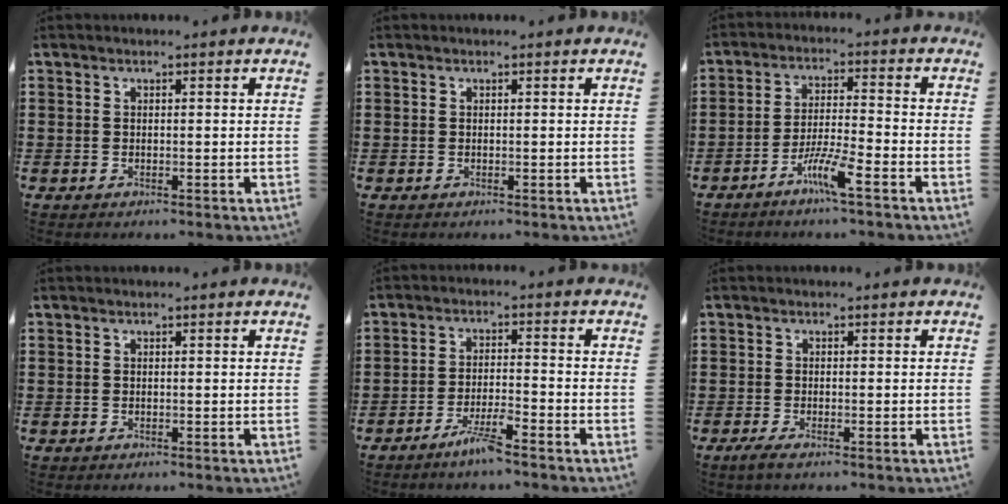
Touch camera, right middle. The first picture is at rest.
{"total": 0.0}
{"total": 6.0, "force": [-4.0, 0.5, 4.4], "torque": [-0.091, -0.005, -0.075]}
{"total": 0.0}
{"total": 4.5, "force": [-3.5, 0.2, 2.8], "torque": [-0.060, -0.003, -0.067]}
{"total": 1.6, "force": [-1.1, 0.3, 1.1], "torque": [-0.028, -0.004, -0.024]}